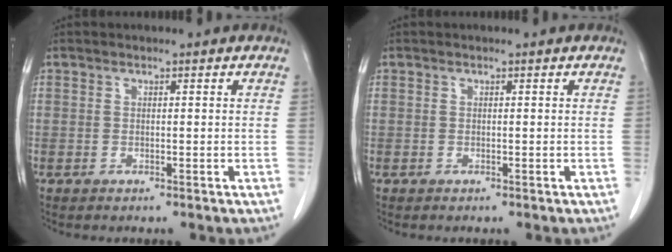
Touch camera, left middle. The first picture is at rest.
{"total": 0.0}